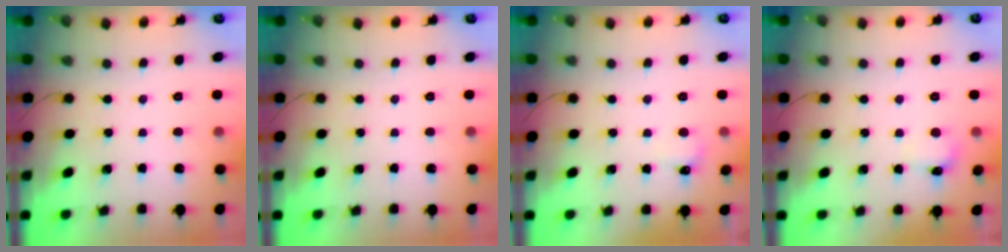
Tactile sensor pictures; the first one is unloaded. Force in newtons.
{"total": 0.0}
{"total": 4.2, "press": 4.1, "slide": 1.2}
{"total": 7.0, "press": 6.8, "slide": 1.6}